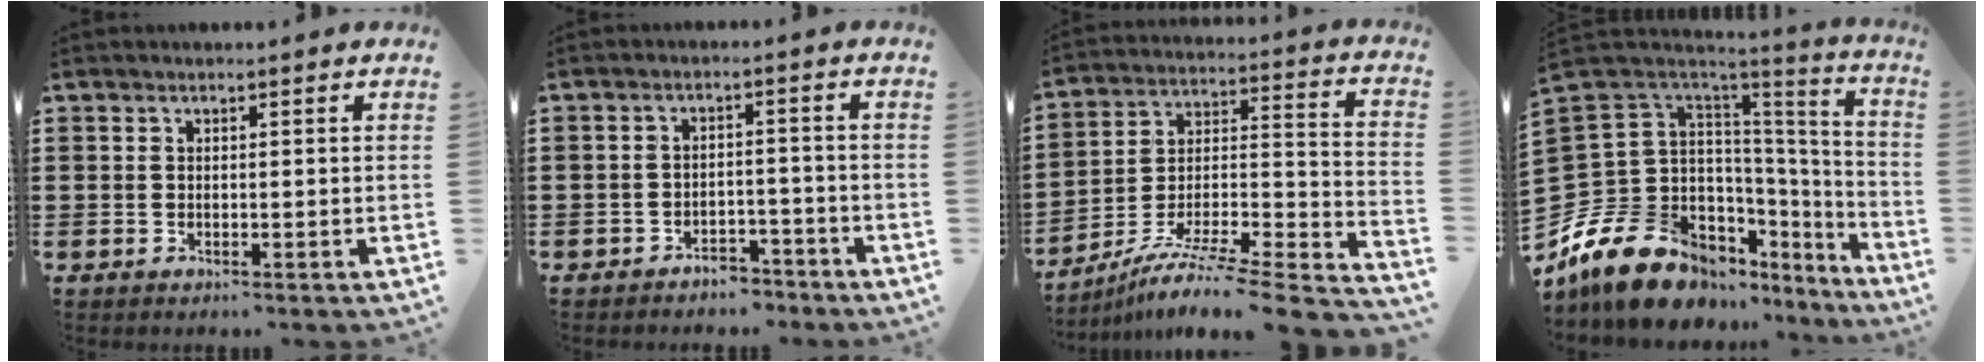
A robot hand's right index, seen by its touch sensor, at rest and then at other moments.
{"total": 3.2, "force": [-3.1, 0.8, 0.3], "torque": [-0.010, 0.006, -0.063]}
{"total": 6.8, "force": [-5.0, 0.4, 4.5], "torque": [-0.085, -0.014, -0.106]}
{"total": 15.9, "force": [-10.3, 9.2, 7.8], "torque": [-0.190, -0.007, -0.177]}